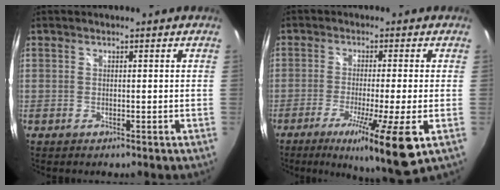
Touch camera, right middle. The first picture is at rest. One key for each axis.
{"total": 12.3, "fx": -4.9, "fy": -0.4, "fz": 11.3, "tx": -0.208, "ty": -0.037, "tz": -0.082}